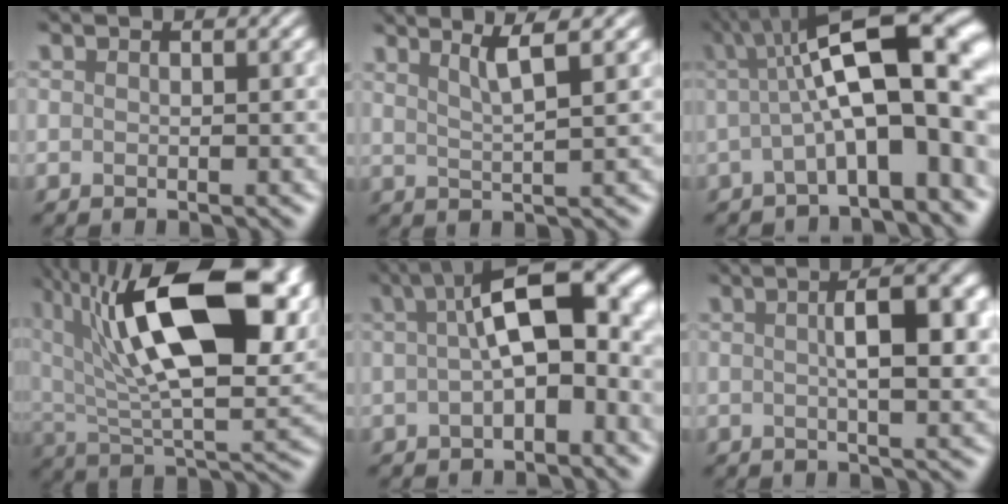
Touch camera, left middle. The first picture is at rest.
{"total": 2.7, "force": [2.2, 0.1, 1.5], "torque": [-0.022, 0.014, 0.025]}
{"total": 12.2, "force": [0.7, 3.3, 11.7], "torque": [-0.180, 0.030, 0.009]}
{"total": 15.6, "force": [6.9, 7.1, 12.1], "torque": [-0.229, -0.002, 0.127]}
{"total": 8.9, "force": [1.2, 3.4, 8.2], "torque": [-0.120, 0.026, 0.008]}
{"total": 4.8, "force": [1.2, 0.9, 4.6], "torque": [-0.066, 0.013, 0.014]}